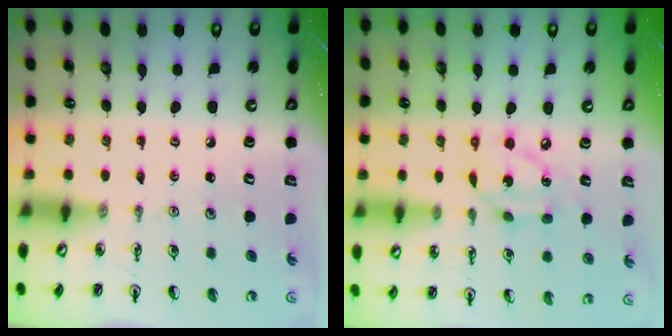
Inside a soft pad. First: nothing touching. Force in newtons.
{"total": 10.1, "press": 10.1, "slide": 0.6}